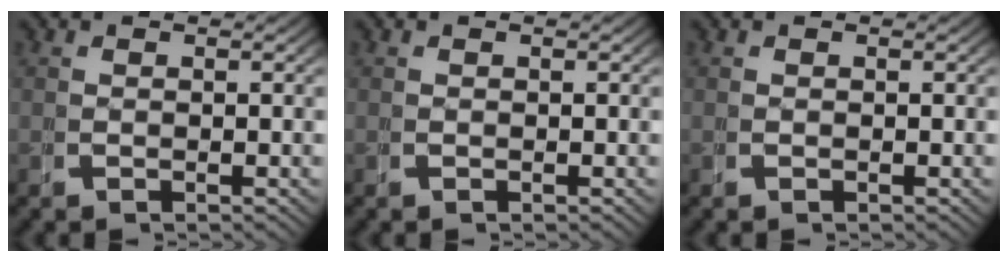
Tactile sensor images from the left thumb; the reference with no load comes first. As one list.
[{"total": 0.0}, {"total": 0.0}]